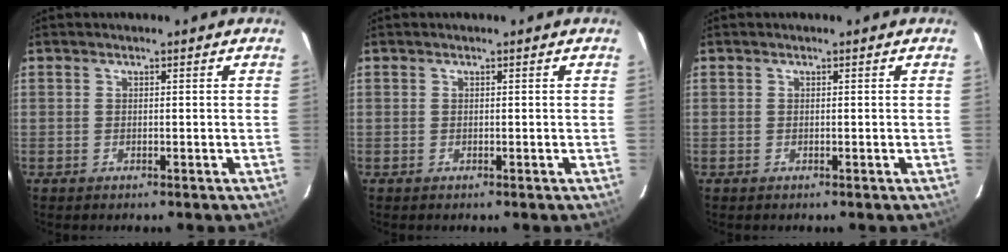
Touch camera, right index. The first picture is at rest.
{"total": 0.0}
{"total": 0.0}